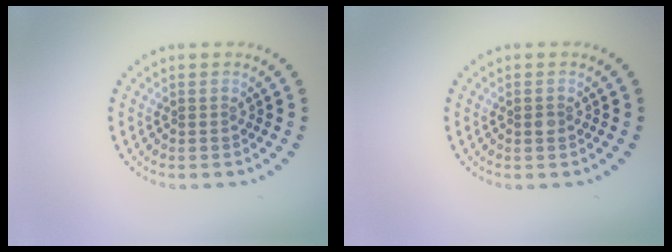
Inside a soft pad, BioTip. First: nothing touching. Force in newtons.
{"total": 0.8, "press": 0.8, "slide": 0.1}